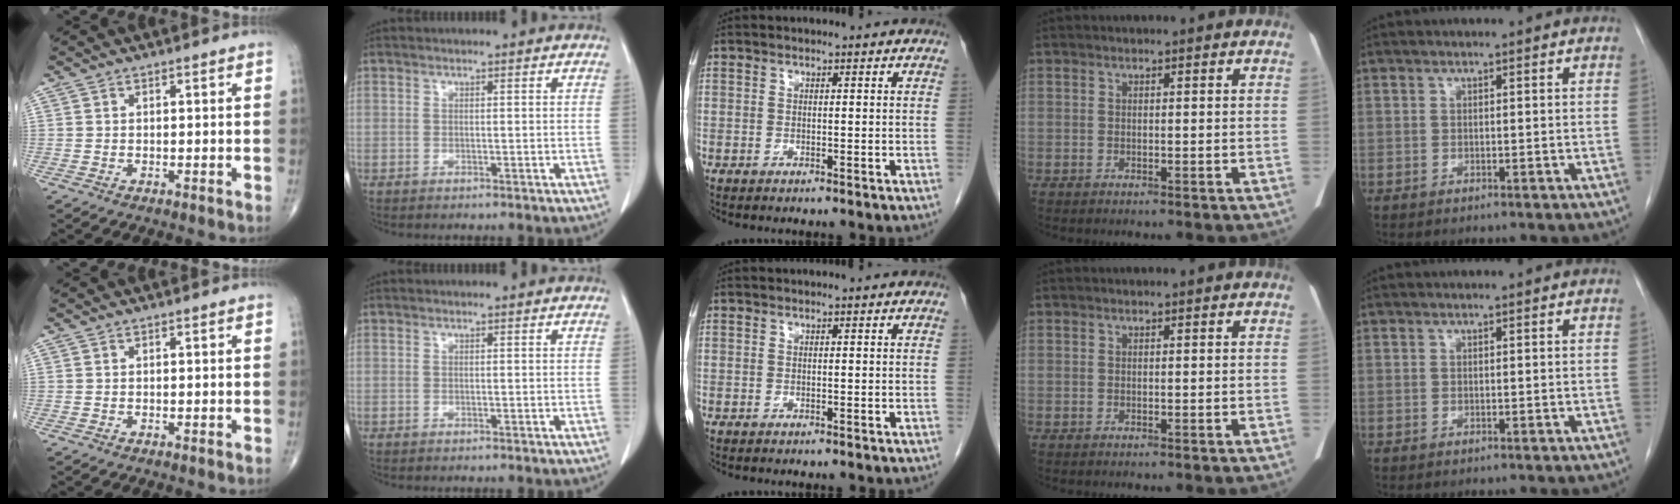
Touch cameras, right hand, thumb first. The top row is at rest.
{}